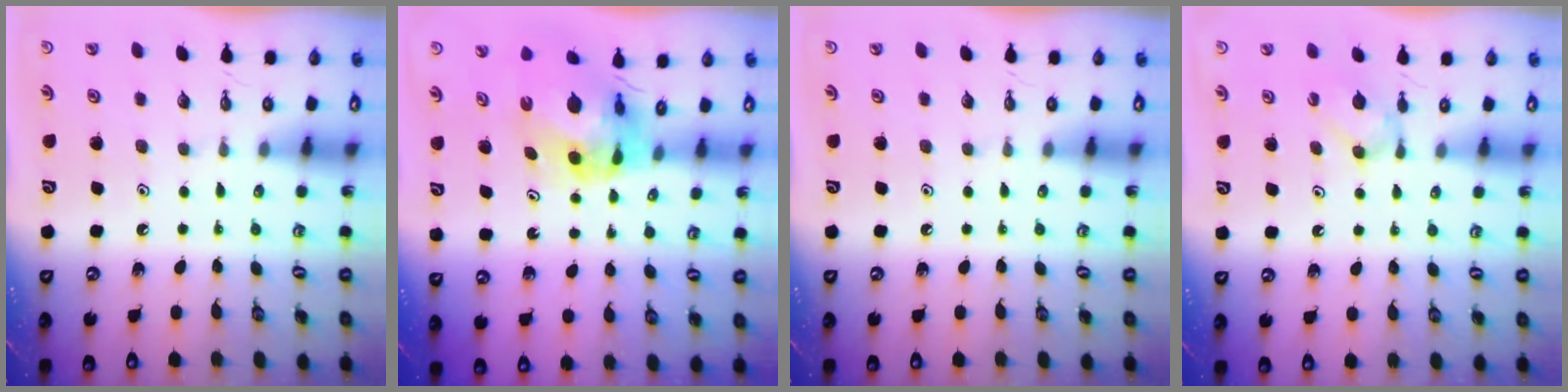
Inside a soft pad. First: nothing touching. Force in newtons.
{"total": 9.6, "press": 9.5, "slide": 1.0}
{"total": 0.0}
{"total": 3.0, "press": 2.9, "slide": 0.5}